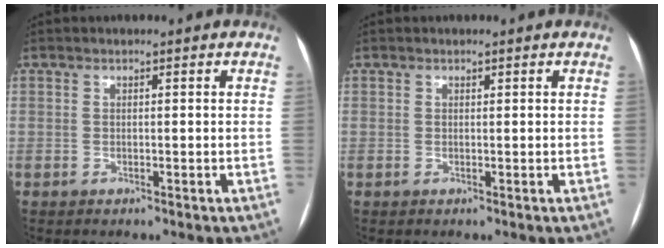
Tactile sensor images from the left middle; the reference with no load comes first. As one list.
[{"total": 0.0}]